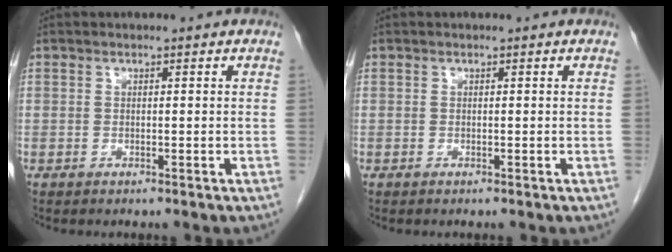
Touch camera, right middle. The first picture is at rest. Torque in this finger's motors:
{"motor_torque": [0.08, -0.29, 0.03, 0.01]}